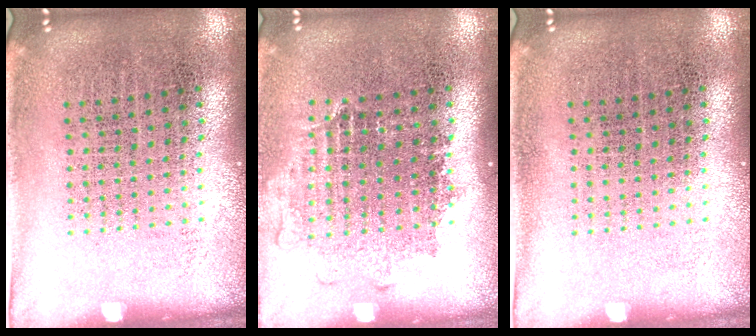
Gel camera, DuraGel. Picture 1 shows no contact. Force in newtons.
{"total": 1.1, "press": 1.0, "slide": 0.4}
{"total": 0.0}